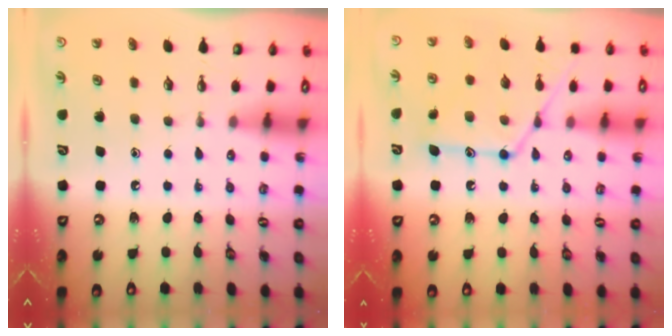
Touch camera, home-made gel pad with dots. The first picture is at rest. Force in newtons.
{"total": 13.4, "press": 13.4, "slide": 0.6}